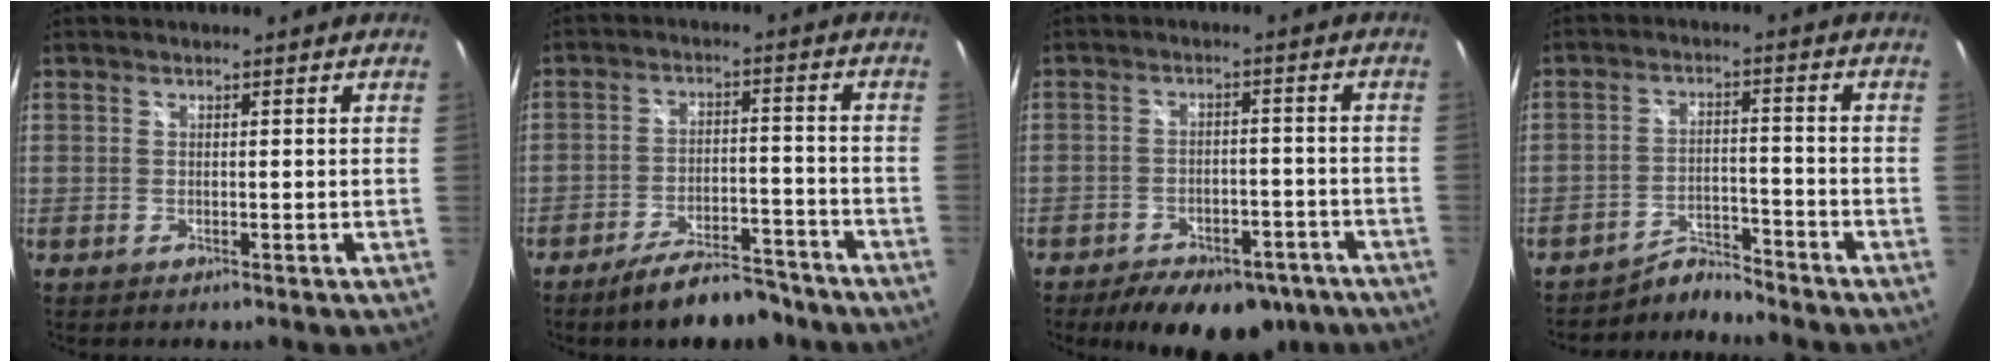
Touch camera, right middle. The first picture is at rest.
{"total": 11.1, "force": [-9.2, 3.4, 5.2], "torque": [-0.098, 0.005, -0.132]}
{"total": 16.0, "force": [-11.6, 7.9, 7.7], "torque": [-0.155, -0.003, -0.145]}
{"total": 4.8, "force": [-4.8, -0.2, -0.7], "torque": [0.008, 0.015, -0.085]}